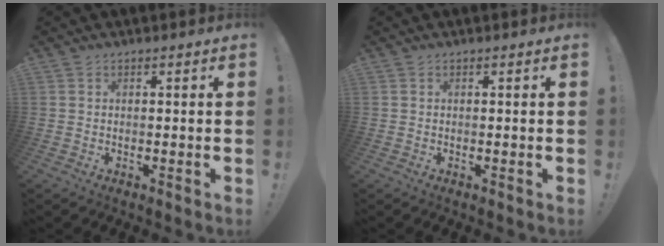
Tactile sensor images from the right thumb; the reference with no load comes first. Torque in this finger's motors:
{"motor_torque": [0.00, 0.00, 0.00, 0.00, 0.00]}